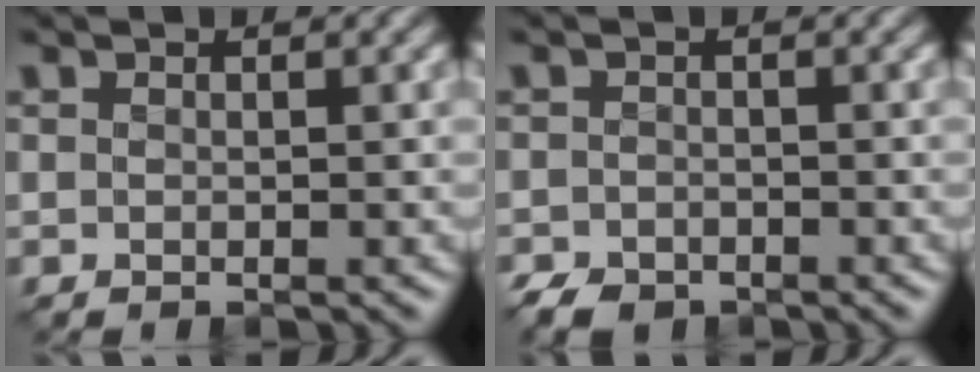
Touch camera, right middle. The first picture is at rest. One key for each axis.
{"total": 2.4, "fx": -2.0, "fy": 1.2, "fz": 0.7, "tx": -0.008, "ty": -0.003, "tz": -0.040}